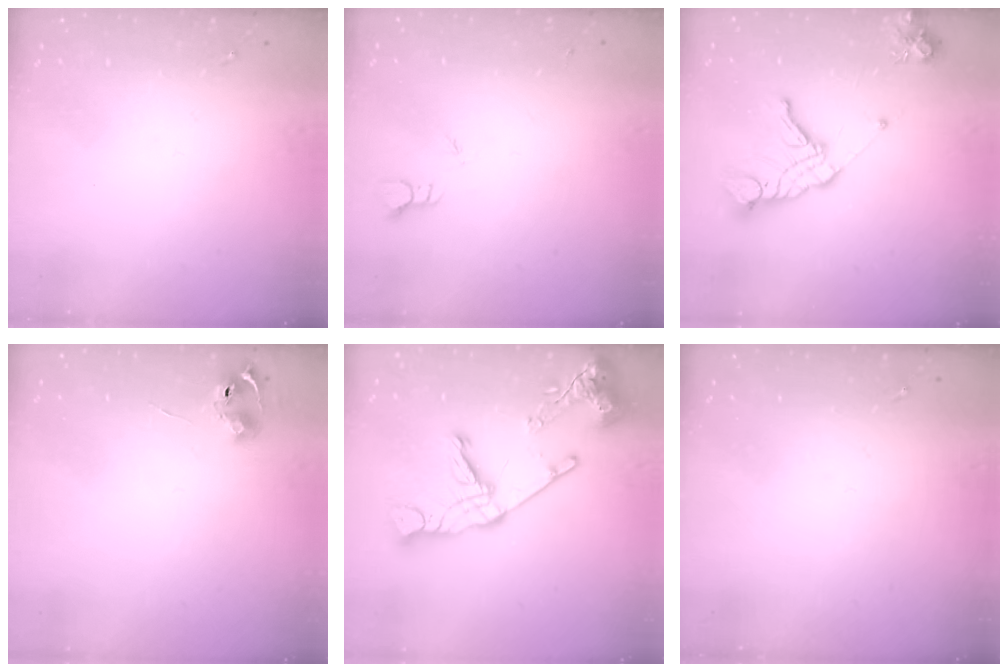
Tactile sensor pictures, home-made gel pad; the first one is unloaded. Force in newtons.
{"total": 1.8, "press": 1.8, "slide": 0.0}
{"total": 15.8, "press": 15.7, "slide": 1.7}
{"total": 6.3, "press": 6.3, "slide": 0.8}
{"total": 20.1, "press": 20.0, "slide": 2.3}
{"total": 0.0}